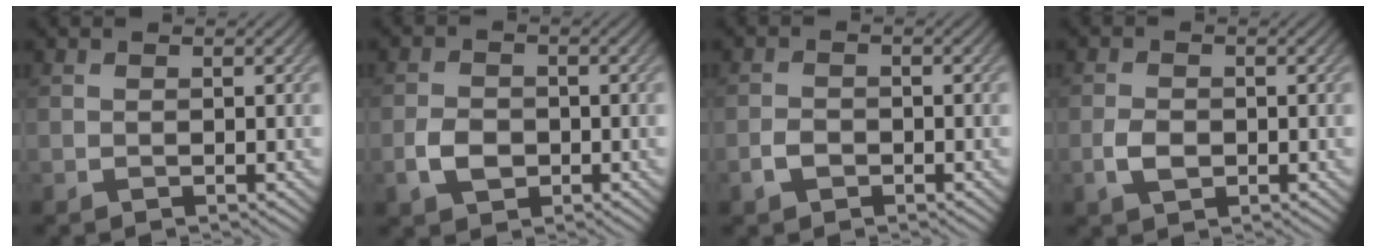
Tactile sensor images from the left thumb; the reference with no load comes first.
{"total": 3.4, "force": [-1.2, 2.5, 2.1], "torque": [-0.047, -0.003, -0.027]}
{"total": 2.1, "force": [-1.1, 1.4, 1.1], "torque": [-0.024, 0.000, -0.025]}
{"total": 2.6, "force": [-0.8, 1.7, 1.8], "torque": [-0.039, -0.002, -0.017]}